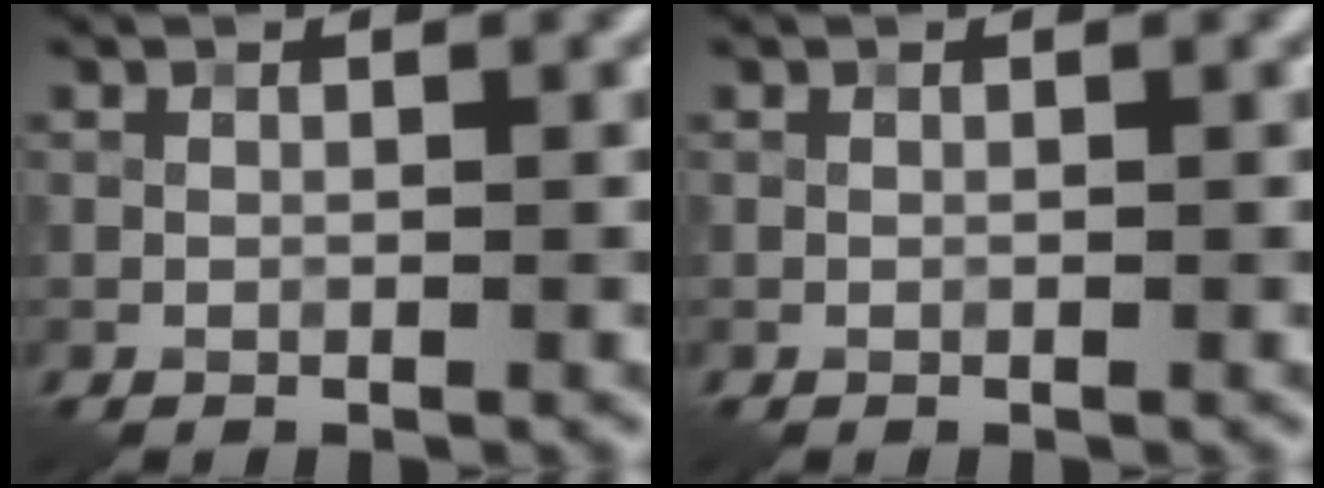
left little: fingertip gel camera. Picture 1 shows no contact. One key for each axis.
{"total": 0.0}